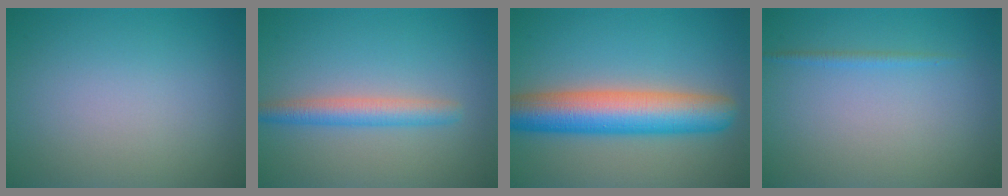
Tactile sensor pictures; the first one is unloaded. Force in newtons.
{"total": 2.9, "press": 2.9, "slide": 0.1}
{"total": 8.6, "press": 8.6, "slide": 0.3}
{"total": 0.8, "press": 0.8, "slide": 0.1}